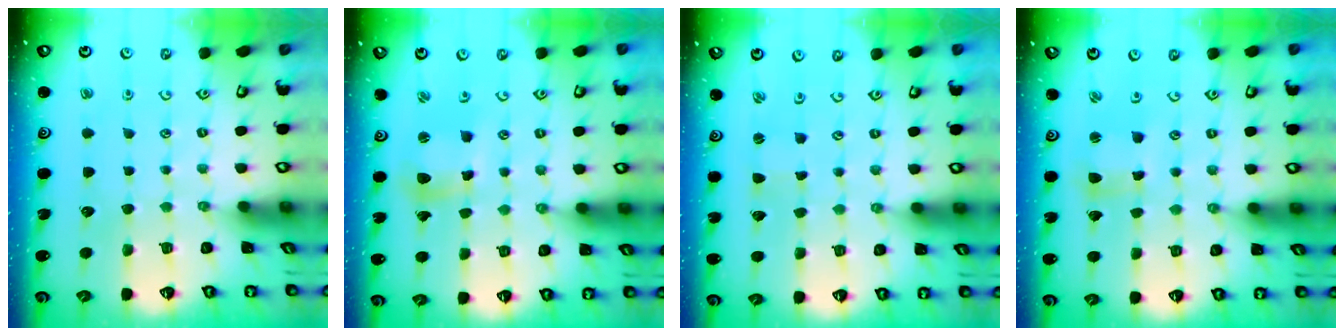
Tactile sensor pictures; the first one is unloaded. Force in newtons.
{"total": 7.5, "press": 7.4, "slide": 1.0}
{"total": 0.0}
{"total": 3.7, "press": 3.7, "slide": 0.5}